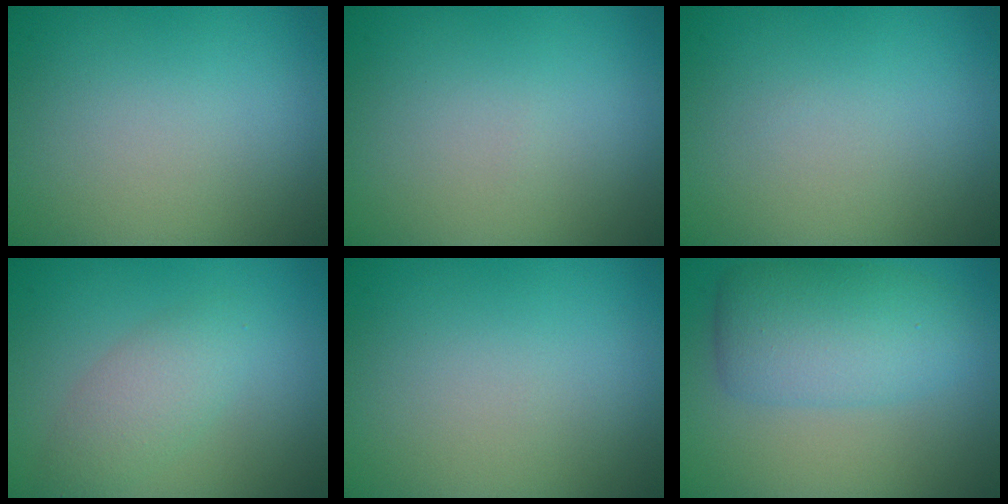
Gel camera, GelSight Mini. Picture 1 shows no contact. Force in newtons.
{"total": 0.0}
{"total": 0.0}
{"total": 2.8, "press": 2.8, "slide": 0.2}
{"total": 0.0}
{"total": 5.4, "press": 5.4, "slide": 0.3}